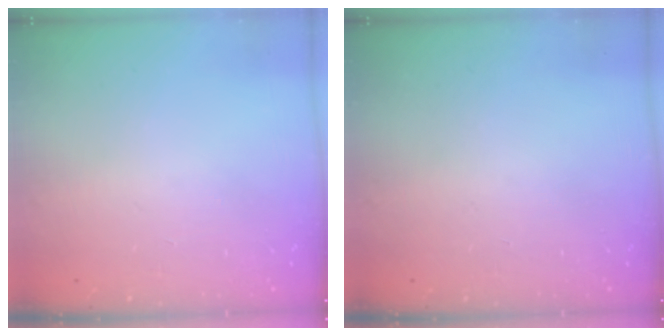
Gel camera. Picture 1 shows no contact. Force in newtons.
{"total": 0.0}